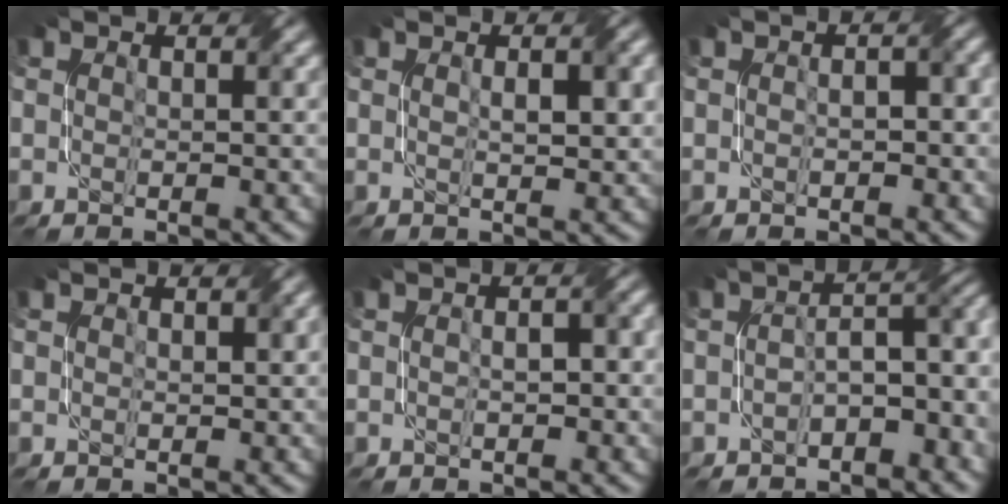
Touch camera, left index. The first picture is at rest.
{"total": 2.3, "force": [0.6, 0.6, 2.1], "torque": [-0.035, 0.003, 0.012]}
{"total": 1.6, "force": [-0.2, 0.8, 1.4], "torque": [-0.024, 0.001, -0.003]}
{"total": 0.6, "force": [0.2, 0.3, 0.4], "torque": [-0.007, 0.002, 0.004]}
{"total": 2.0, "force": [-0.1, 0.9, 1.8], "torque": [-0.030, 0.001, -0.003]}
{"total": 5.6, "force": [-2.4, 2.5, 4.4], "torque": [-0.052, 0.013, -0.047]}